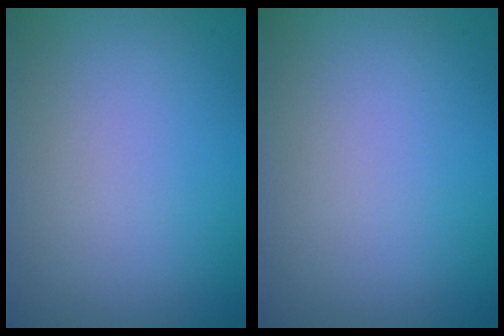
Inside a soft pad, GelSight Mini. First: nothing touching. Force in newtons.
{"total": 0.0}